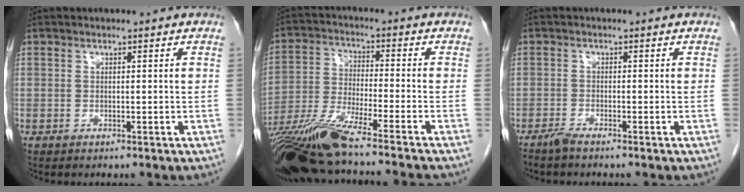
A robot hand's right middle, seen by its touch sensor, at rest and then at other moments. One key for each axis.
{"total": 15.3, "fx": -12.2, "fy": -1.2, "fz": 9.2, "tx": -0.187, "ty": -0.035, "tz": -0.219}
{"total": 1.8, "fx": -1.6, "fy": -0.2, "fz": 0.8, "tx": -0.025, "ty": -0.004, "tz": -0.035}